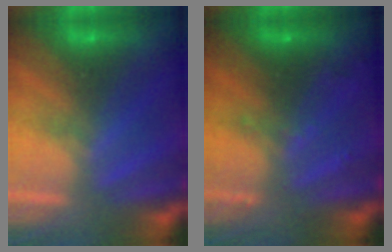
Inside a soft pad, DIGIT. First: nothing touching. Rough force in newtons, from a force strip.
{"total": 2.4}